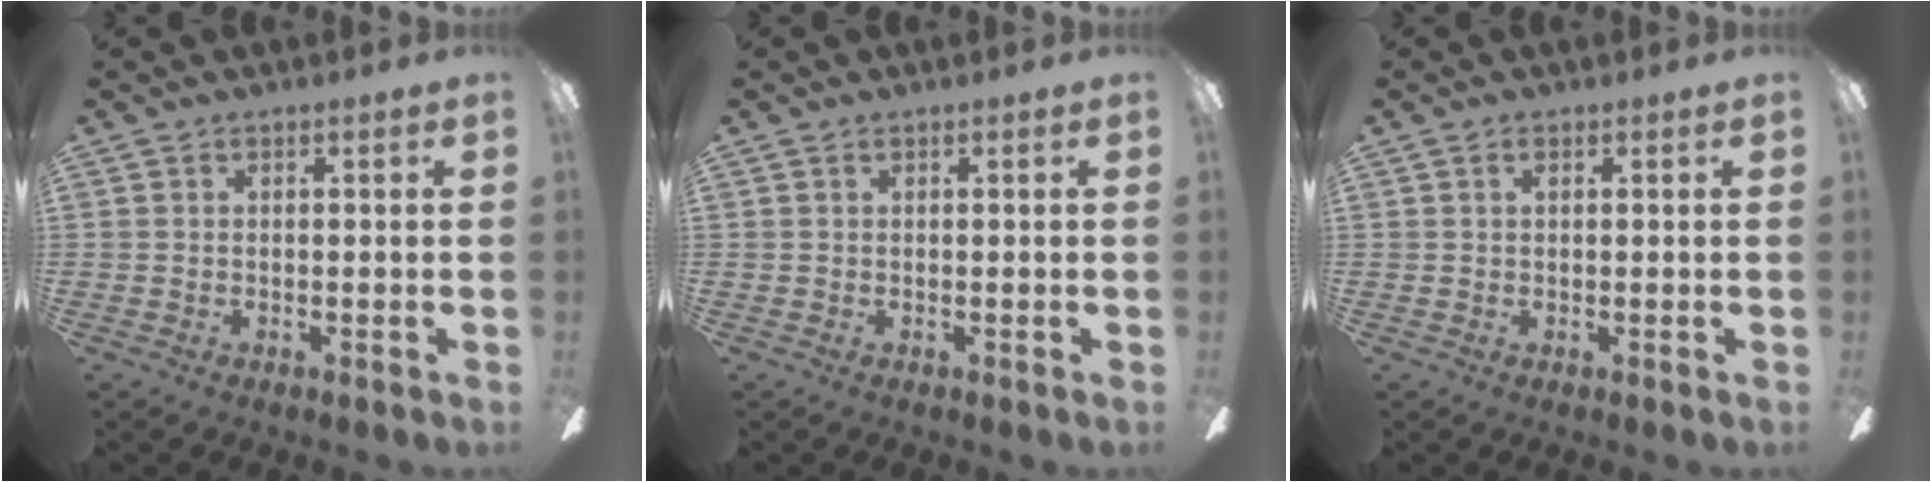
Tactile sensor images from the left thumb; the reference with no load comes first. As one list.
[{"total": 0.0}, {"total": 0.7, "force": [0.3, 0.3, 0.6], "torque": [-0.012, 0.002, 0.005]}]